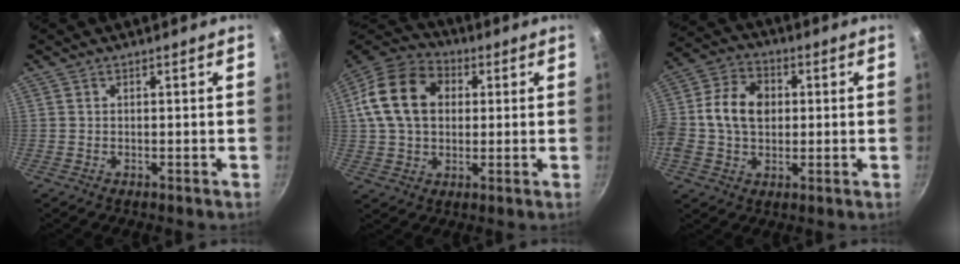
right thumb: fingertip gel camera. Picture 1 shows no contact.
{"total": 16.0, "force": [3.0, 11.9, 10.3], "torque": [-0.167, 0.020, 0.042]}
{"total": 12.8, "force": [1.0, 9.3, 8.7], "torque": [-0.146, 0.017, -0.003]}